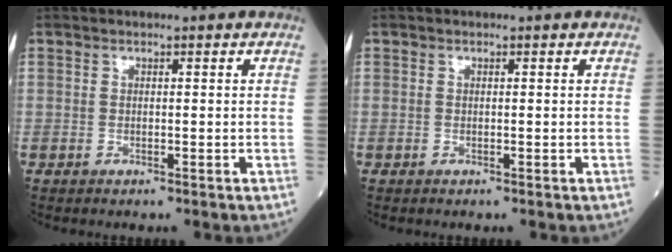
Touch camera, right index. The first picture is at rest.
{"total": 0.0}